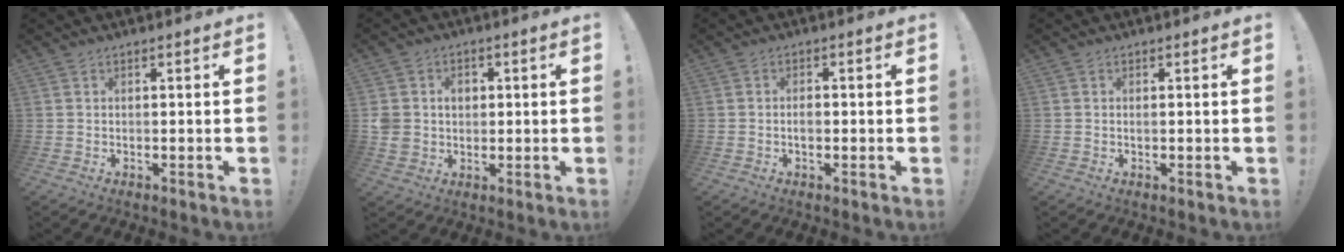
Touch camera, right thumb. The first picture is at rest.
{"total": 6.1, "force": [0.5, 5.6, 2.3], "torque": [-0.040, 0.001, 0.011]}
{"total": 1.8, "force": [-0.6, 1.1, 1.3], "torque": [-0.020, 0.003, -0.011]}
{"total": 0.0}